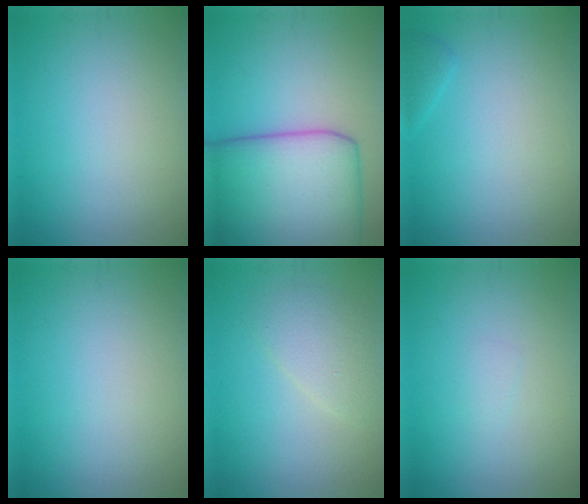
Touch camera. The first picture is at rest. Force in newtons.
{"total": 13.4, "press": 13.4, "slide": 0.4}
{"total": 0.9, "press": 0.9, "slide": 0.1}
{"total": 0.0}
{"total": 2.4, "press": 2.3, "slide": 0.2}
{"total": 0.6, "press": 0.6, "slide": 0.1}